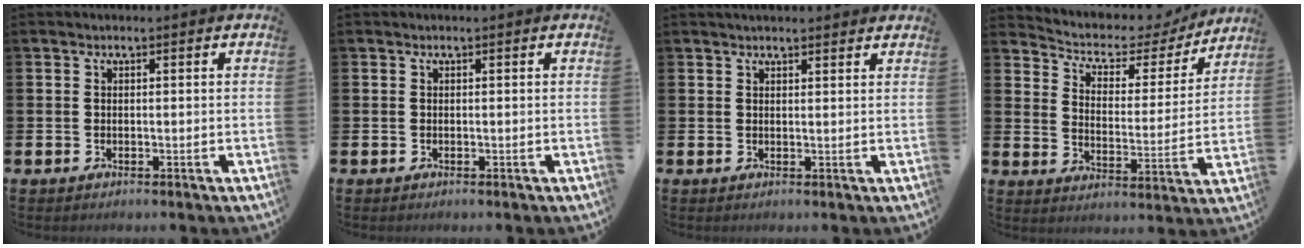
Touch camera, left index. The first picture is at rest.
{"total": 0.0}
{"total": 1.8, "force": [1.8, 0.3, 0.3], "torque": [-0.007, -0.002, 0.032]}
{"total": 5.0, "force": [4.4, 2.2, 1.0], "torque": [-0.049, -0.035, 0.066]}